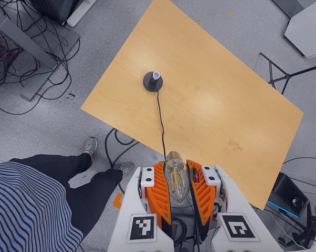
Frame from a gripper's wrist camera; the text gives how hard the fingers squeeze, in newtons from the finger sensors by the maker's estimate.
{"total": 21.8, "left": 24.5, "right": 19.1}